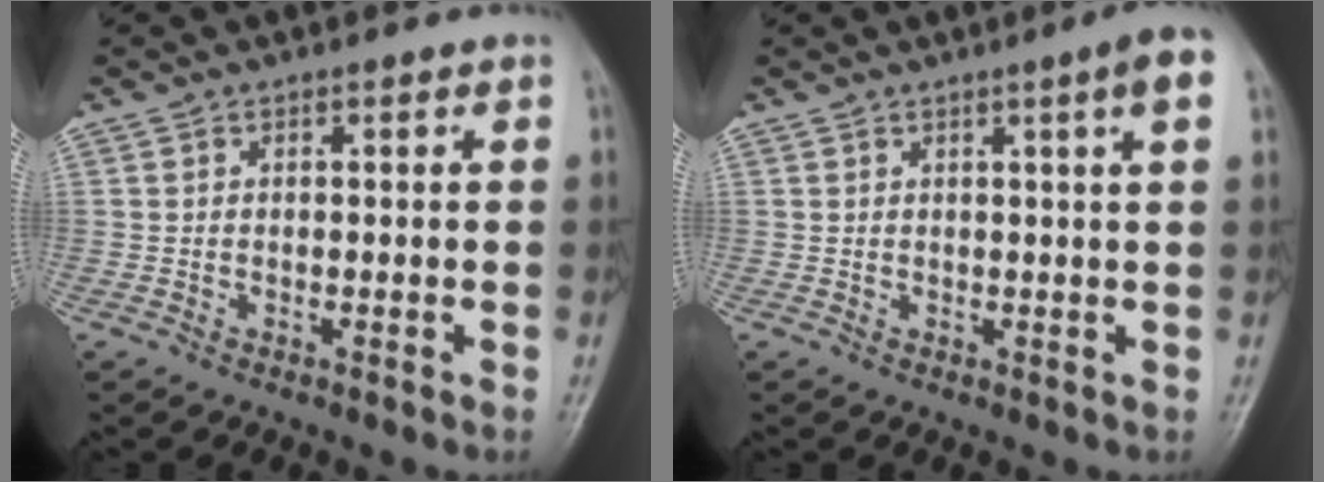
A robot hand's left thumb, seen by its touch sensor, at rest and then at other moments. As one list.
[{"total": 4.0, "force": [1.7, -0.2, 3.7], "torque": [-0.050, -0.003, 0.021]}]